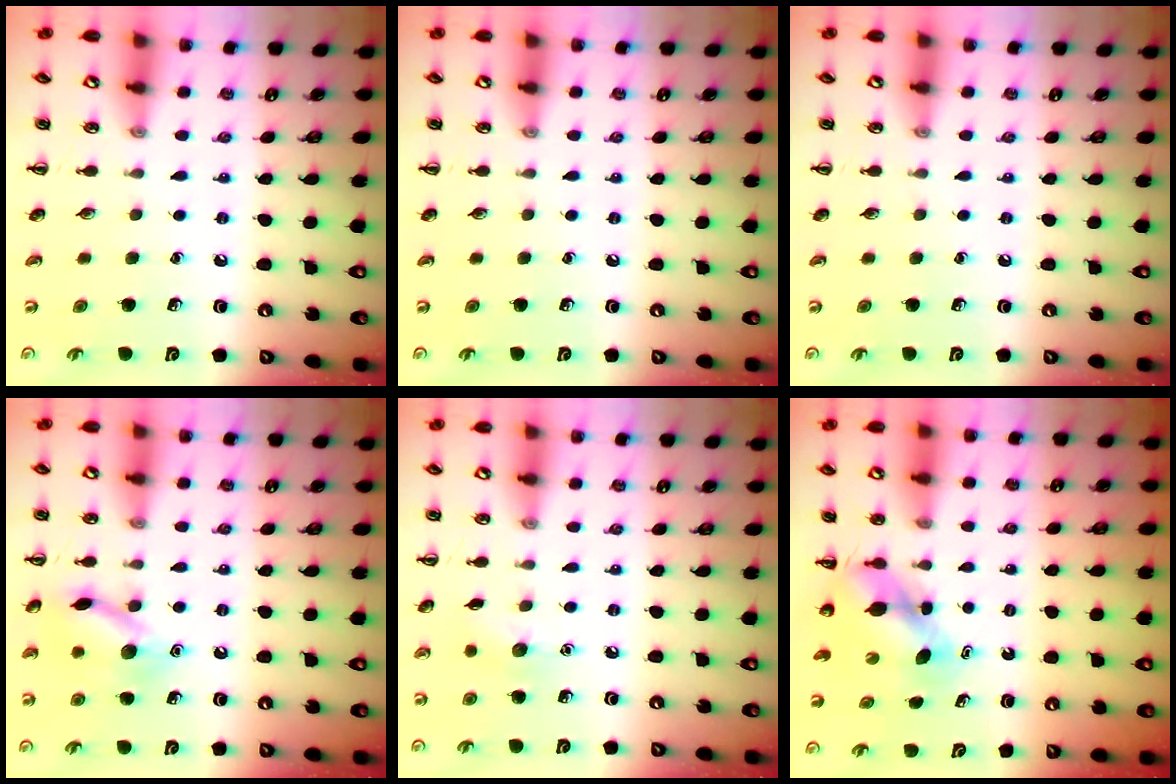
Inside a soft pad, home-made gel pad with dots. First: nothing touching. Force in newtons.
{"total": 0.0}
{"total": 0.0}
{"total": 13.0, "press": 13.0, "slide": 0.8}
{"total": 6.6, "press": 6.4, "slide": 1.5}
{"total": 5.1, "press": 5.1, "slide": 0.6}